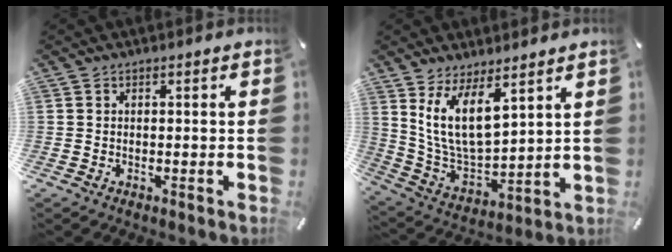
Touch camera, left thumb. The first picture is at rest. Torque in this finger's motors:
{"motor_torque": [2.12, 1.60, 1.51, -1.26, 0.18]}